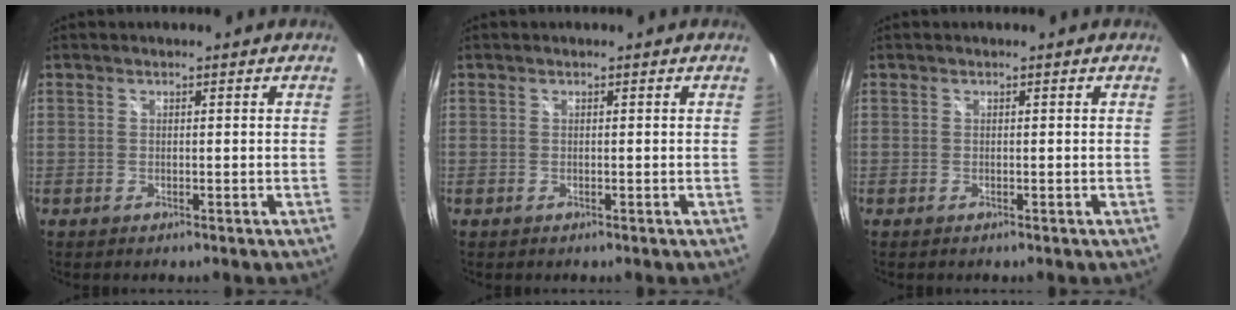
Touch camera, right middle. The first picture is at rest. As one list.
[{"total": 0.0}, {"total": 0.0}]